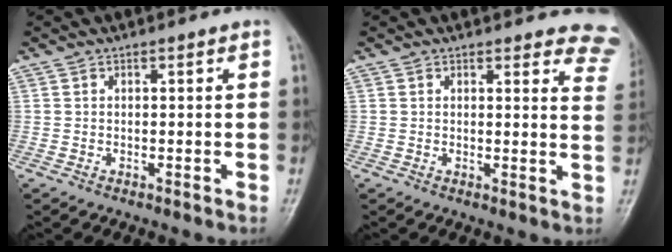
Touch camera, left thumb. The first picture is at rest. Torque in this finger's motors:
{"motor_torque": [0.17, 0.11, 0.07, -0.01, 0.06]}